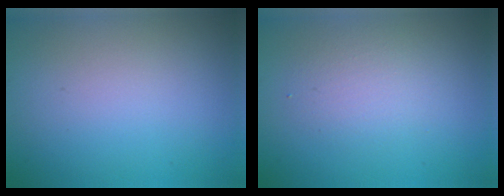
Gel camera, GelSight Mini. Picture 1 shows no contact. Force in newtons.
{"total": 2.4, "press": 2.4, "slide": 0.0}